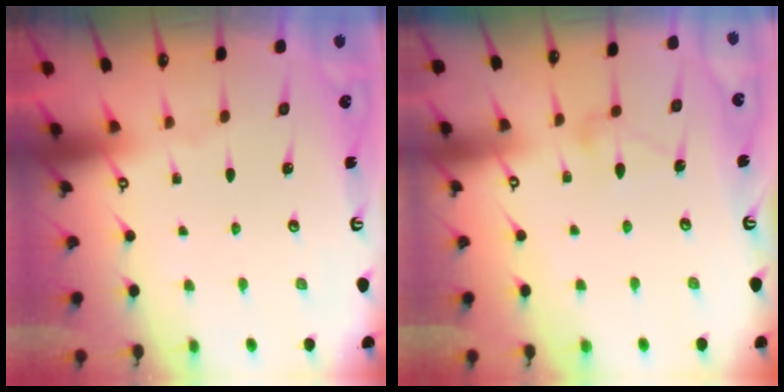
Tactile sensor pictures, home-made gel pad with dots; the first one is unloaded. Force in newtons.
{"total": 9.1, "press": 9.1, "slide": 0.1}